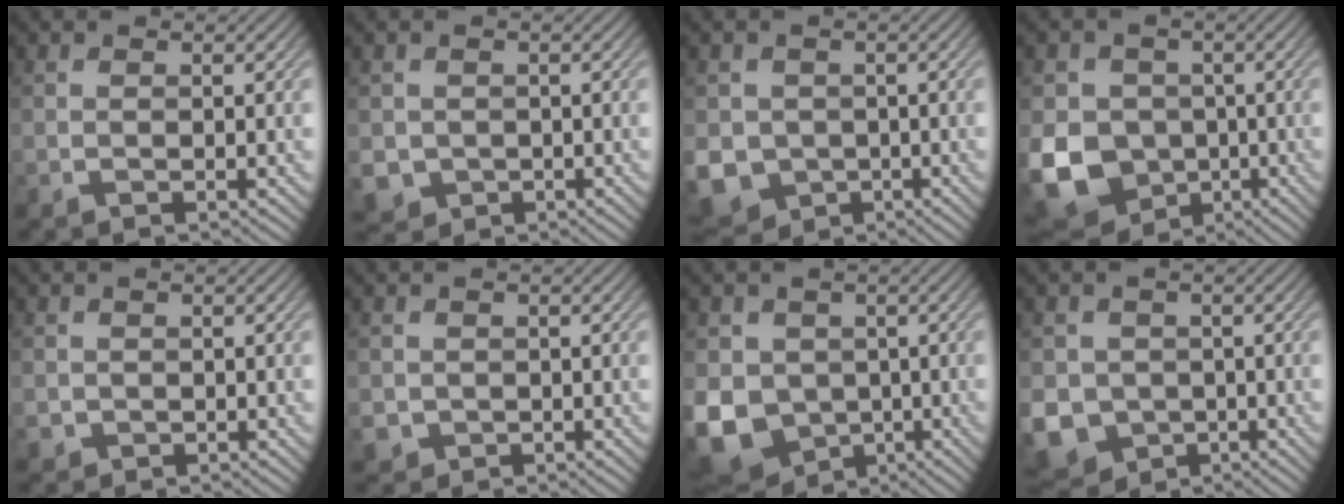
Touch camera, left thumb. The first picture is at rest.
{"total": 3.0, "force": [-0.6, 2.9, 0.8], "torque": [-0.034, -0.019, -0.012]}
{"total": 7.1, "force": [-1.5, 6.2, 3.0], "torque": [-0.087, -0.030, -0.033]}
{"total": 12.8, "force": [-3.3, 11.0, 5.6], "torque": [-0.154, -0.041, -0.078]}
{"total": 1.1, "force": [-0.1, 1.1, 0.1], "torque": [-0.005, -0.008, -0.001]}
{"total": 1.7, "force": [-0.2, 1.7, 0.3], "torque": [-0.012, -0.012, -0.003]}
{"total": 10.4, "force": [-1.9, 8.6, 5.4], "torque": [-0.157, -0.036, -0.034]}
{"total": 8.1, "force": [-1.9, 7.1, 3.4], "torque": [-0.097, -0.033, -0.042]}